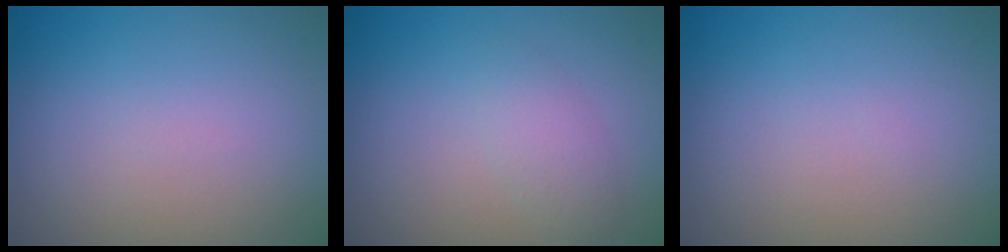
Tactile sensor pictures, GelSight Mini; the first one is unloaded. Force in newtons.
{"total": 1.7, "press": 1.7, "slide": 0.1}
{"total": 0.0}